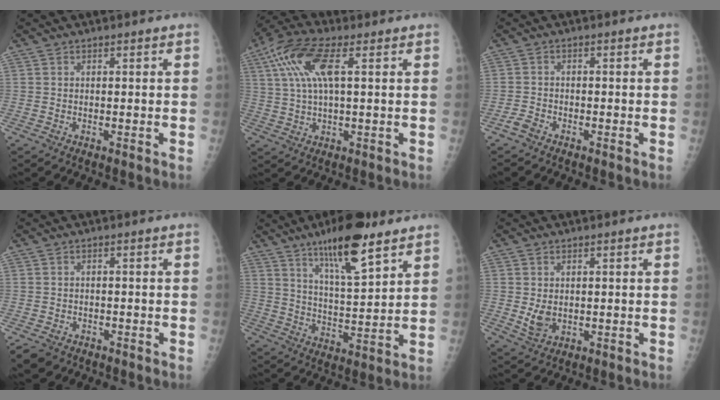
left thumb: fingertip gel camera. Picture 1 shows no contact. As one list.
[{"total": 10.9, "force": [3.7, 3.7, 9.6], "torque": [-0.218, 0.017, 0.069]}, {"total": 1.7, "force": [-1.5, 0.6, 0.4], "torque": [-0.016, 0.005, -0.031]}, {"total": 4.7, "force": [-3.3, 3.1, 1.3], "torque": [-0.020, 0.013, -0.044]}, {"total": 13.9, "force": [9.1, 3.3, 10.0], "torque": [-0.149, -0.052, 0.152]}, {"total": 3.5, "force": [0.1, 2.4, 2.5], "torque": [-0.040, -0.010, 0.010]}]